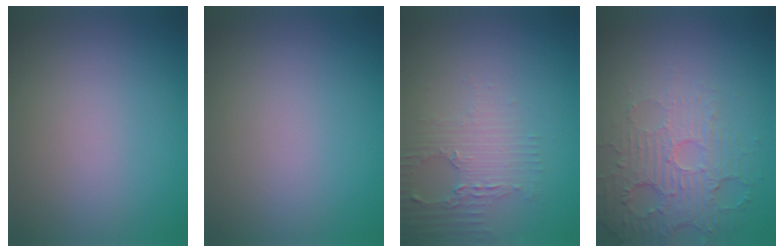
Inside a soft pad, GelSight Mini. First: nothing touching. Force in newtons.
{"total": 0.0}
{"total": 2.9, "press": 2.5, "slide": 1.5}
{"total": 5.7, "press": 3.5, "slide": 4.5}